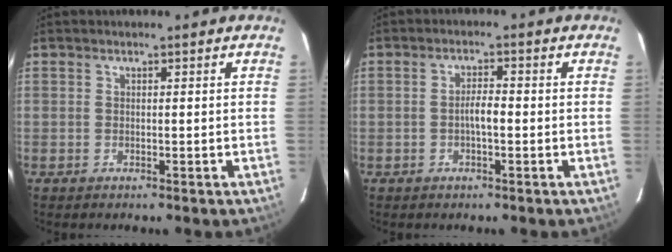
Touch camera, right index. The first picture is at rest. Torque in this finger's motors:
{"motor_torque": [0.54, -0.14, 0.28, 0.07]}